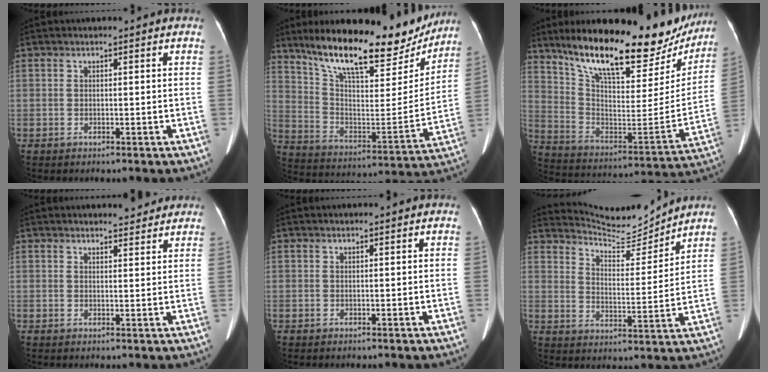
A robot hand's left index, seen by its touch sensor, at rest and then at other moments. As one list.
[{"total": 24.9, "force": [19.9, 6.5, 13.6], "torque": [-0.219, -0.013, 0.305]}, {"total": 28.2, "force": [22.0, 8.5, 15.4], "torque": [-0.243, -0.015, 0.323]}, {"total": 3.7, "force": [3.5, 0.7, 0.8], "torque": [-0.013, 0.000, 0.040]}, {"total": 1.1, "force": [1.0, 0.0, 0.4], "torque": [-0.011, 0.014, 0.016]}, {"total": 9.8, "force": [9.8, -0.1, 0.4], "torque": [-0.018, -0.010, 0.160]}]